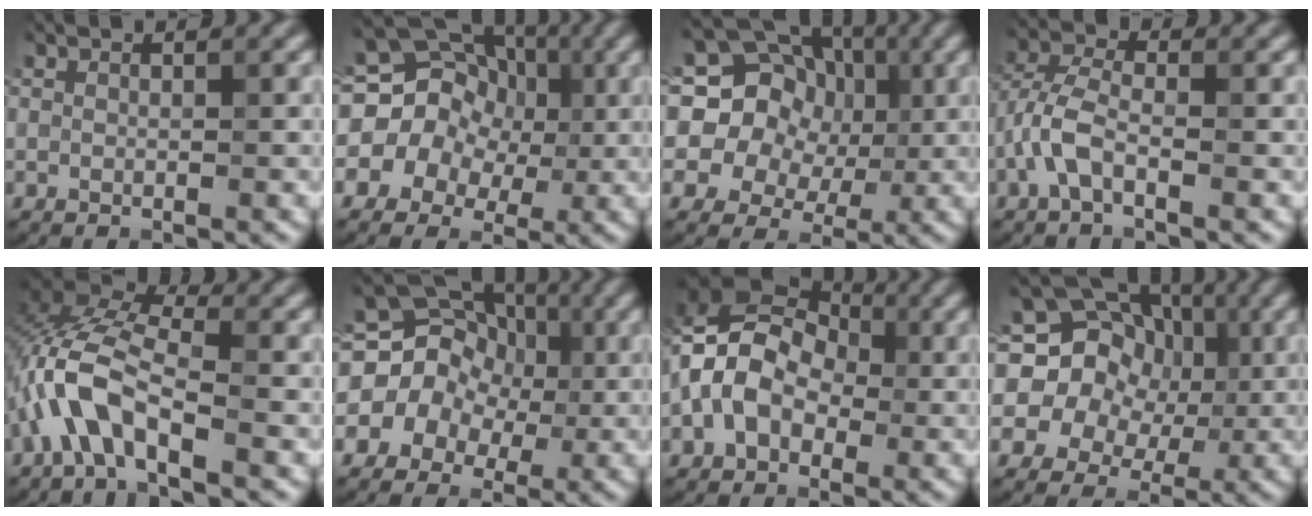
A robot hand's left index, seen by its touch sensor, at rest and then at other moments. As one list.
[{"total": 13.8, "force": [1.0, 12.4, 5.9], "torque": [-0.107, 0.052, -0.023]}, {"total": 17.9, "force": [4.9, 15.4, 7.7], "torque": [-0.145, 0.051, 0.051]}, {"total": 3.7, "force": [-1.5, 1.6, 2.9], "torque": [-0.068, 0.009, -0.044]}, {"total": 6.7, "force": [-2.4, 2.9, 5.5], "torque": [-0.121, 0.015, -0.052]}, {"total": 11.7, "force": [0.0, 10.6, 5.0], "torque": [-0.077, 0.057, -0.047]}, {"total": 7.5, "force": [-0.6, 5.6, 4.9], "torque": [-0.086, 0.016, -0.030]}, {"total": 17.7, "force": [4.1, 15.4, 7.7], "torque": [-0.136, 0.047, 0.030]}]